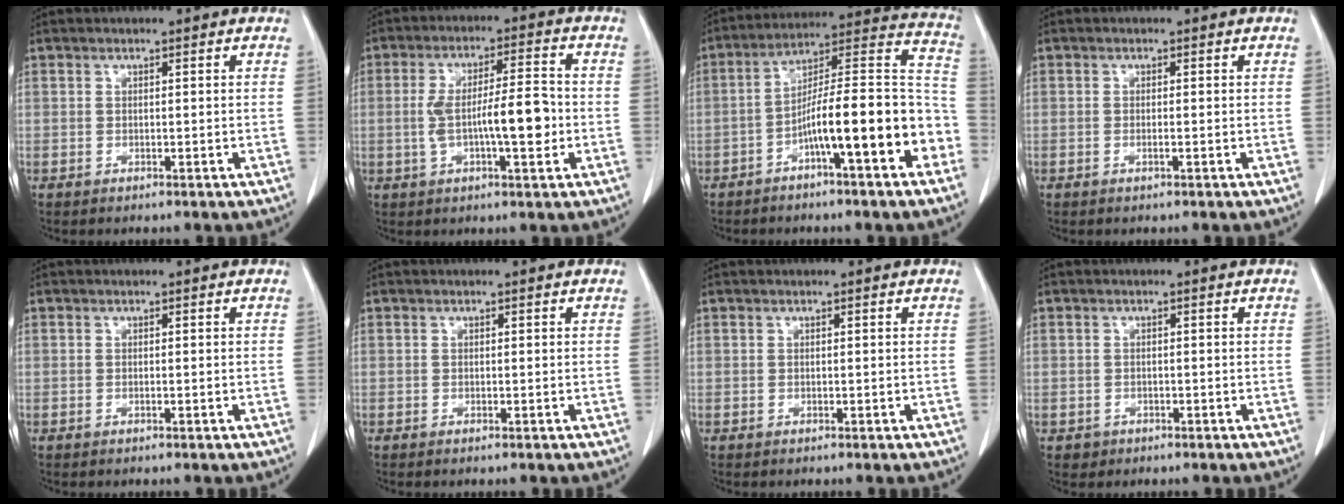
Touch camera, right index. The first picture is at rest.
{"total": 9.6, "force": [-1.4, 1.7, 9.4], "torque": [-0.164, 0.011, -0.024]}
{"total": 16.7, "force": [-6.3, 2.2, 15.4], "torque": [-0.224, 0.033, -0.099]}
{"total": 0.7, "force": [-0.2, 0.0, 0.6], "torque": [-0.013, -0.001, -0.003]}
{"total": 0.0}
{"total": 0.0}
{"total": 0.0}
{"total": 1.5, "force": [-0.7, 1.4, 0.0], "torque": [-0.002, 0.006, -0.010]}